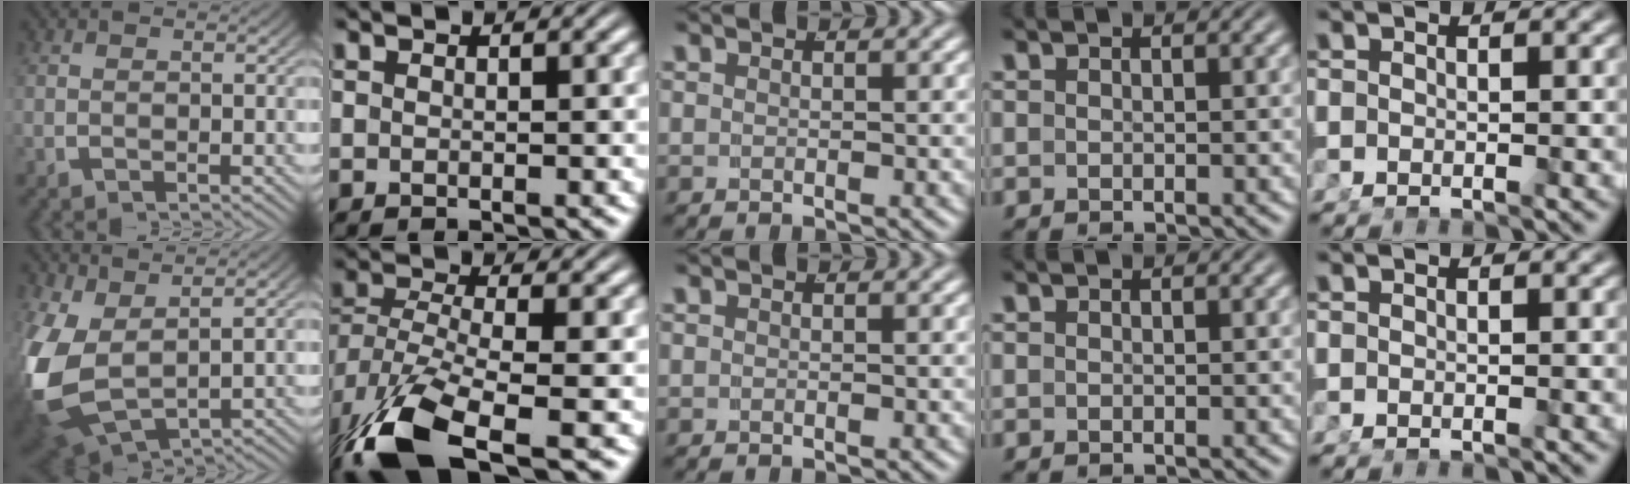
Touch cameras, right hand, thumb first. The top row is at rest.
{"thumb": {"total": 11.1, "force": [-1.2, 7.8, 7.7], "torque": [-0.228, -0.064, 0.018]}, "index": {"total": 9.5, "force": [-5.3, 4.5, 6.5], "torque": [-0.163, -0.053, -0.057]}}